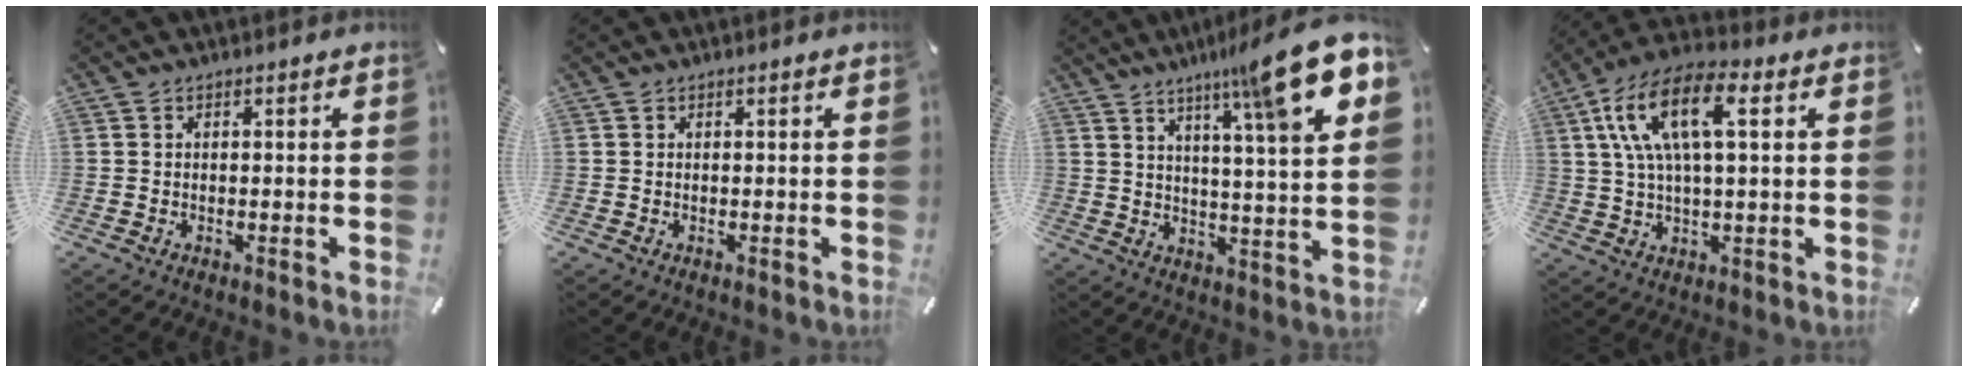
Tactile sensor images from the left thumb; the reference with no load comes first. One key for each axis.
{"total": 0.0}
{"total": 16.3, "fx": 10.8, "fy": 1.2, "fz": 12.1, "tx": -0.184, "ty": -0.068, "tz": 0.161}
{"total": 13.7, "fx": 4.5, "fy": 5.6, "fz": 11.7, "tx": -0.253, "ty": 0.007, "tz": 0.076}